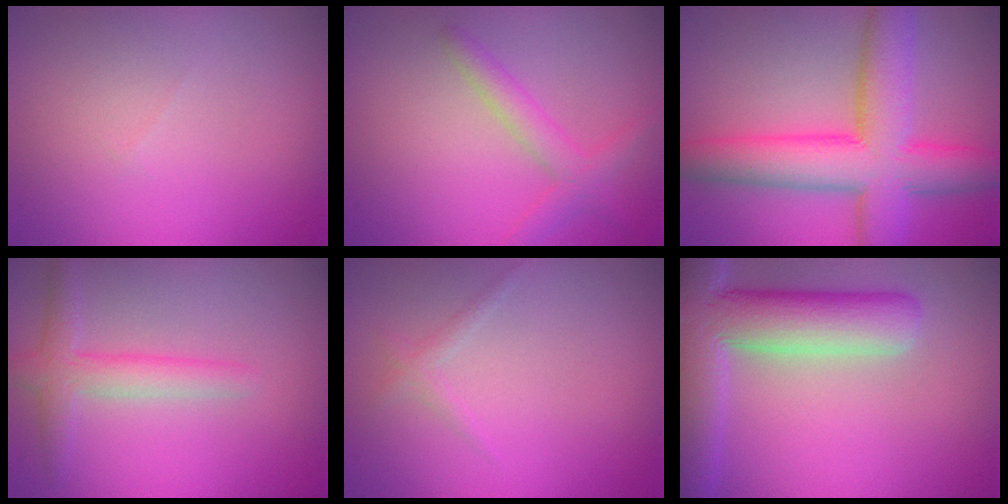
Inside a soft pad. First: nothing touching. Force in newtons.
{"total": 2.4, "press": 2.4, "slide": 0.1}
{"total": 9.4, "press": 9.4, "slide": 0.4}
{"total": 2.8, "press": 2.8, "slide": 0.1}
{"total": 0.9, "press": 0.9, "slide": 0.1}
{"total": 9.7, "press": 9.6, "slide": 1.2}